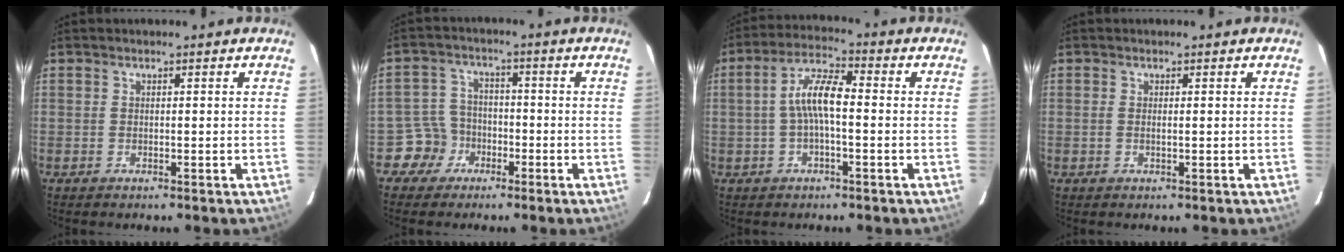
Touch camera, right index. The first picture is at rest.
{"total": 5.7, "force": [-3.2, 4.7, -0.2], "torque": [-0.006, 0.025, -0.062]}
{"total": 7.0, "force": [-0.7, 2.0, 6.7], "torque": [-0.139, 0.020, -0.015]}
{"total": 0.6, "force": [0.0, 0.0, 0.6], "torque": [-0.013, 0.000, -0.002]}